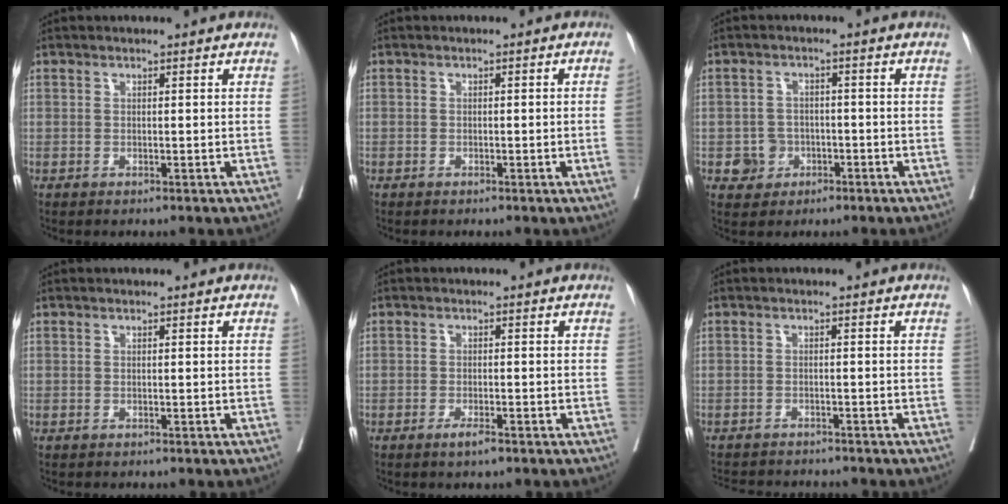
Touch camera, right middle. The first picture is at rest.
{"total": 1.4, "force": [-0.4, -0.3, 1.4], "torque": [-0.019, 0.004, -0.003]}
{"total": 3.7, "force": [-1.5, 3.3, 0.6], "torque": [0.000, 0.012, -0.019]}
{"total": 0.0}
{"total": 1.8, "force": [-1.2, 0.2, 1.4], "torque": [-0.025, -0.002, -0.020]}
{"total": 7.5, "force": [-7.1, 1.3, 1.8], "torque": [-0.026, -0.002, -0.100]}